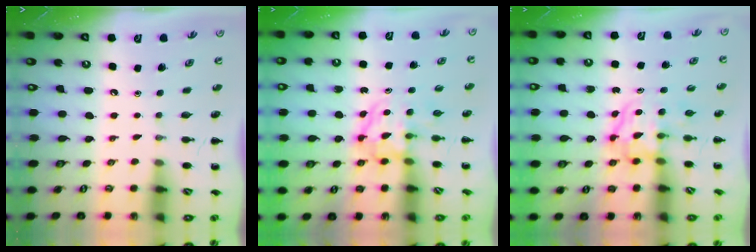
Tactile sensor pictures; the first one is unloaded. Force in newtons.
{"total": 3.9, "press": 3.9, "slide": 0.5}
{"total": 3.8, "press": 3.8, "slide": 0.4}